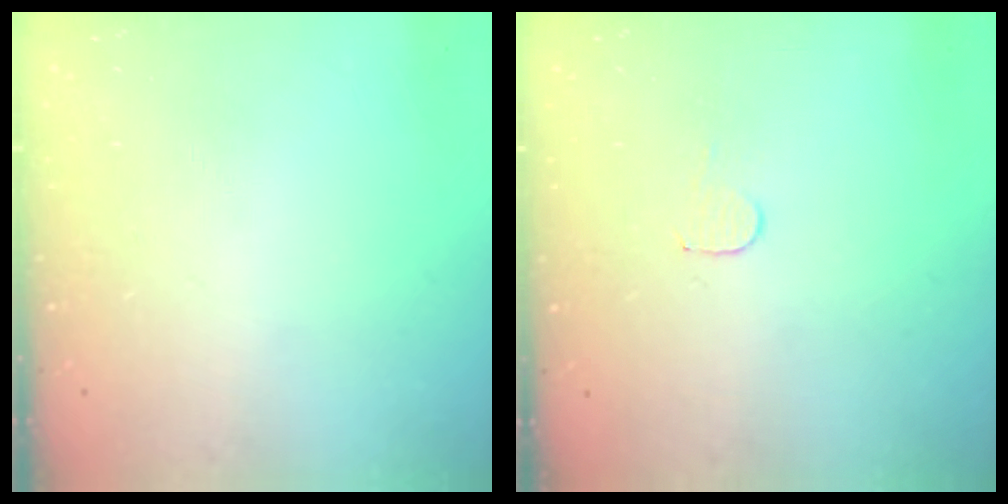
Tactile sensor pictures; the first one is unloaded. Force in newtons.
{"total": 3.5, "press": 3.5, "slide": 0.3}